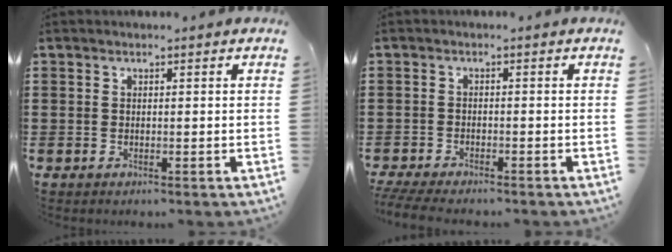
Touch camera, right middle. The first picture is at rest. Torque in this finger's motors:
{"motor_torque": [1.25, -0.52, 0.64, 0.21]}